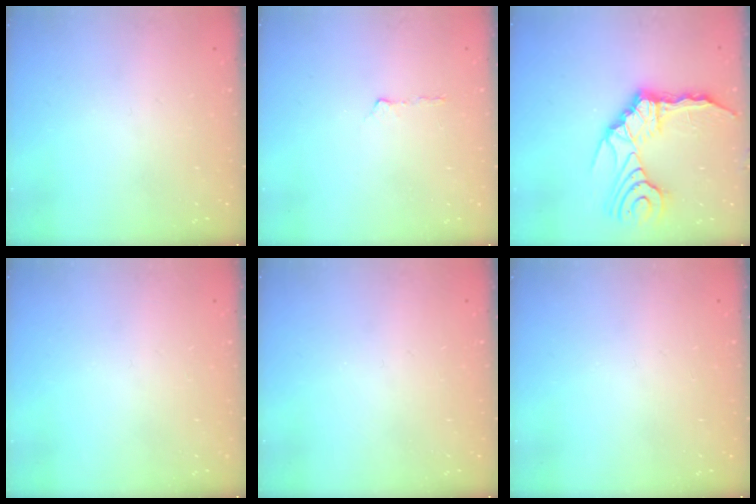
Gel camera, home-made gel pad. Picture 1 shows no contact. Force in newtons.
{"total": 2.9, "press": 2.8, "slide": 0.8}
{"total": 14.8, "press": 13.9, "slide": 5.2}
{"total": 0.0}
{"total": 0.0}
{"total": 0.0}